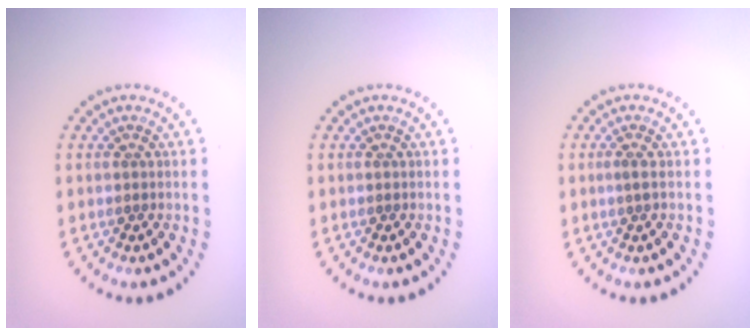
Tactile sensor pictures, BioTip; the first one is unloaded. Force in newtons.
{"total": 0.0}
{"total": 0.6, "press": 0.3, "slide": 0.5}